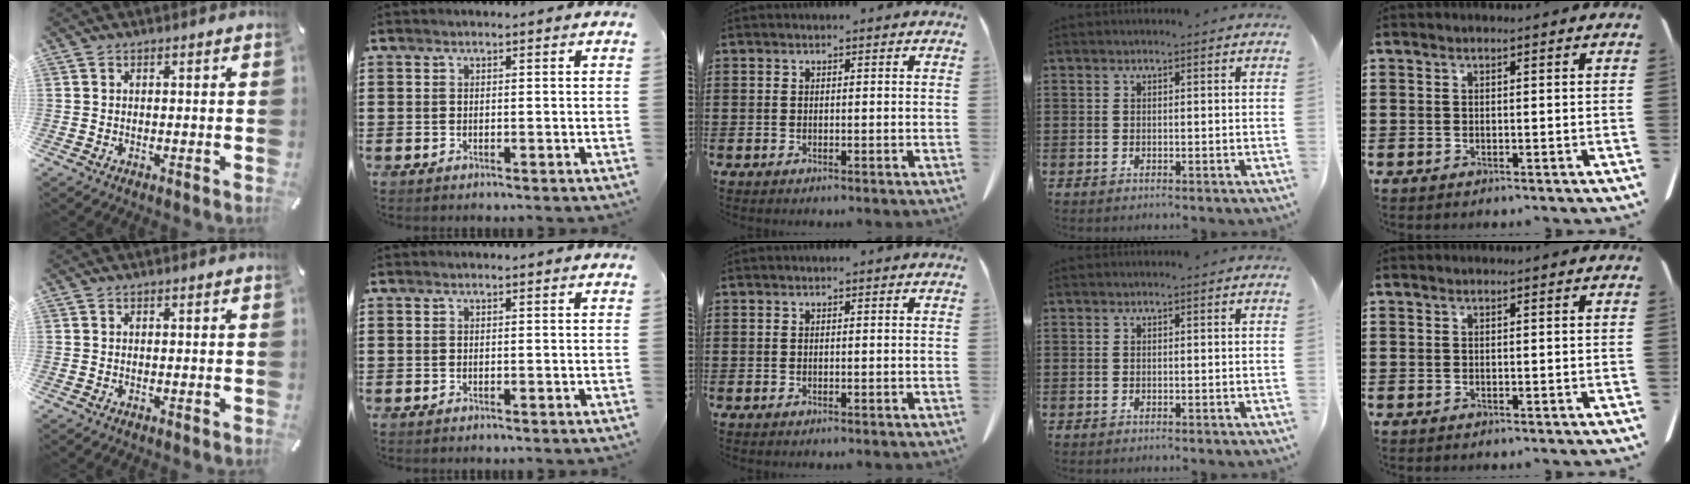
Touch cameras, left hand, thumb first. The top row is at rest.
{}